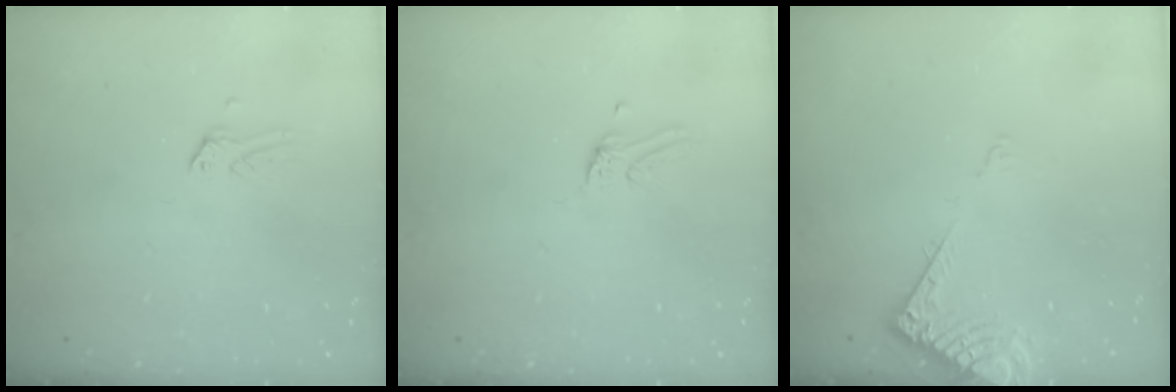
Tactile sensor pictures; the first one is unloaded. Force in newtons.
{"total": 2.0, "press": 2.0, "slide": 0.1}
{"total": 7.0, "press": 7.0, "slide": 0.6}